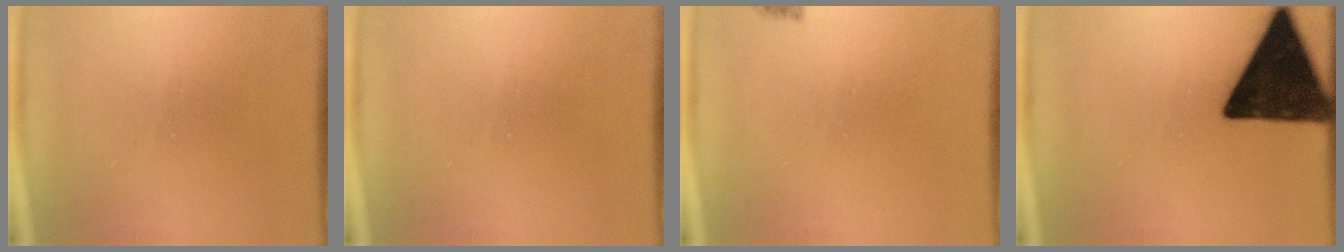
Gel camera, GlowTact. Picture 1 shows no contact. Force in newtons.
{"total": 0.0}
{"total": 1.8}
{"total": 17.1}